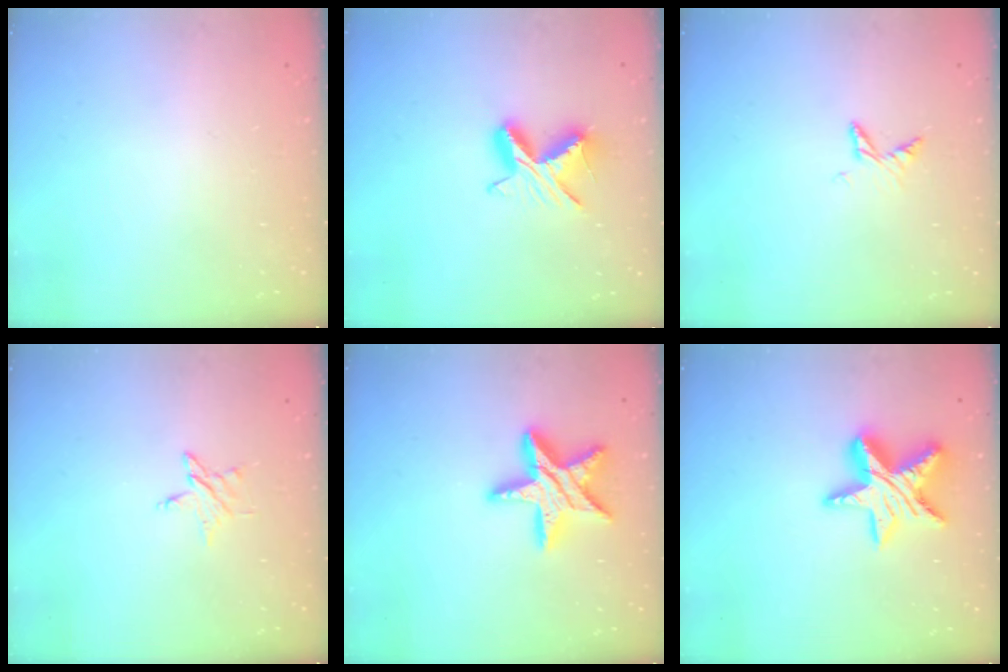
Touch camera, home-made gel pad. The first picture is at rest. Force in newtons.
{"total": 8.5, "press": 8.5, "slide": 0.4}
{"total": 5.6, "press": 5.6, "slide": 0.4}
{"total": 3.9, "press": 3.9, "slide": 0.3}
{"total": 15.3, "press": 15.2, "slide": 1.0}
{"total": 15.0, "press": 14.9, "slide": 1.2}